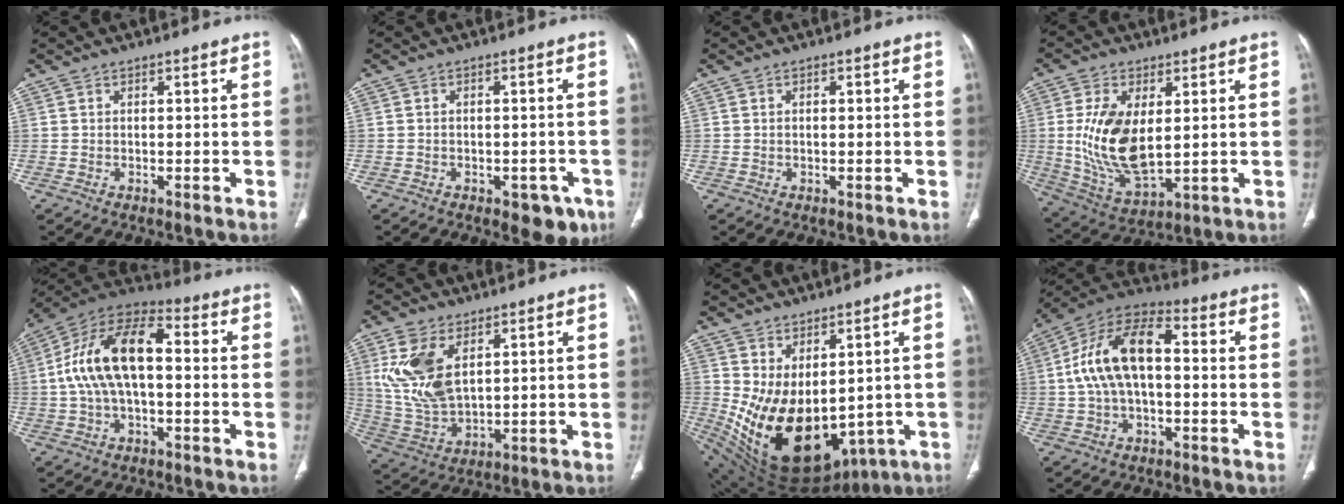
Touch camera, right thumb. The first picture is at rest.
{"total": 5.5, "force": [-3.1, 3.1, 3.4], "torque": [-0.017, 0.011, -0.035]}
{"total": 0.6, "force": [0.1, 0.2, 0.6], "torque": [-0.012, 0.007, 0.003]}
{"total": 14.4, "force": [1.8, 7.4, 12.2], "torque": [-0.234, -0.020, 0.049]}
{"total": 15.7, "force": [0.4, 8.0, 13.5], "torque": [-0.251, 0.044, -0.002]}
{"total": 12.4, "force": [4.5, 6.8, 9.2], "torque": [-0.192, -0.015, 0.103]}
{"total": 19.9, "force": [-1.2, 12.2, 15.7], "torque": [-0.257, -0.030, 0.030]}
{"total": 14.3, "force": [0.4, 7.5, 12.1], "torque": [-0.227, 0.043, -0.003]}